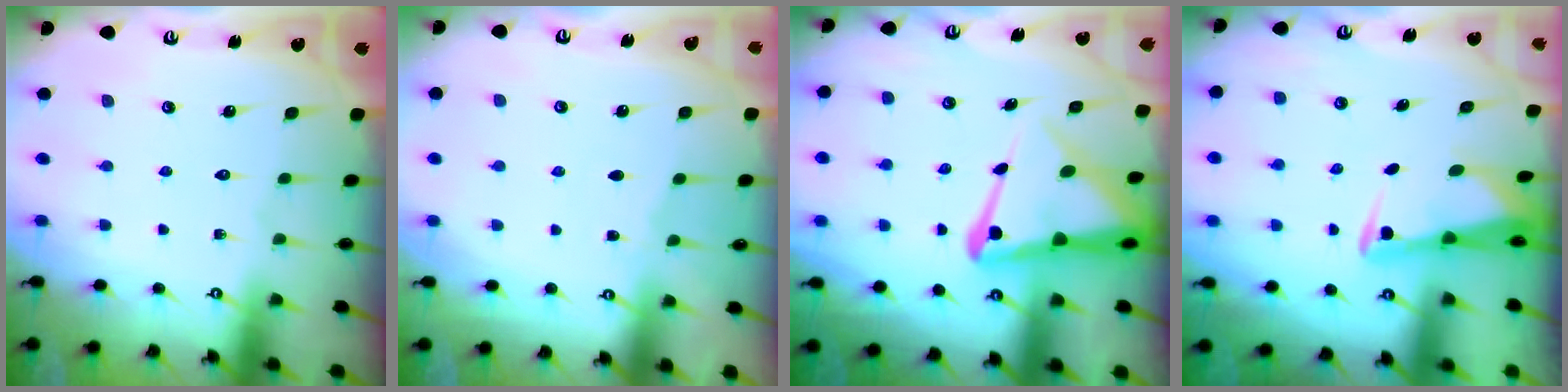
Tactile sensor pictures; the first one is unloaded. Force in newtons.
{"total": 2.3, "press": 2.3, "slide": 0.3}
{"total": 10.4, "press": 10.3, "slide": 1.0}
{"total": 2.5, "press": 2.5, "slide": 0.5}